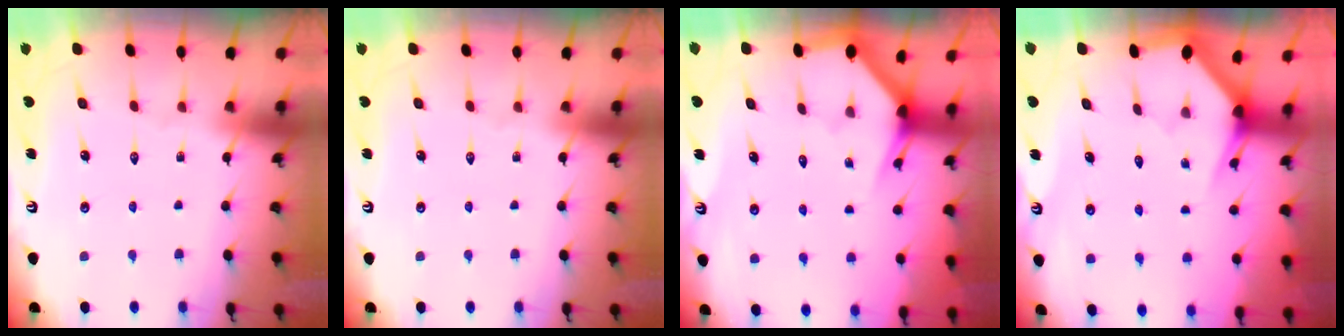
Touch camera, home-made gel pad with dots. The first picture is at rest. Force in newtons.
{"total": 0.0}
{"total": 3.0, "press": 3.0, "slide": 0.1}
{"total": 2.9, "press": 2.9, "slide": 0.1}